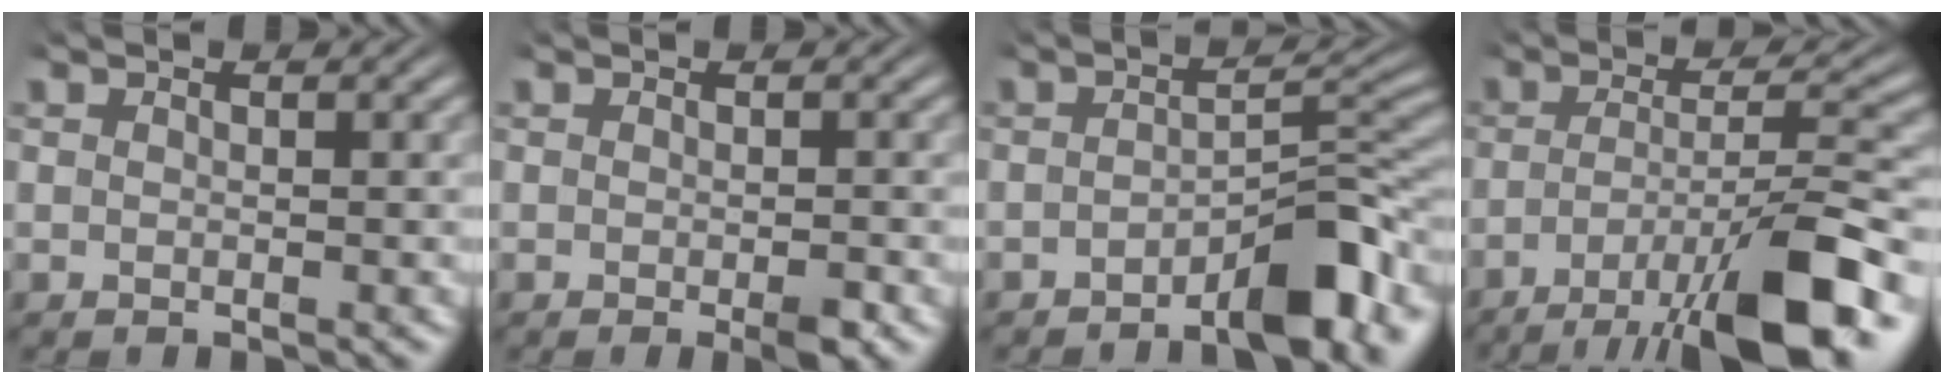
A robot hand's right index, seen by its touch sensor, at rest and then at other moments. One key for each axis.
{"total": 1.3, "fx": -0.8, "fy": 0.1, "fz": 1.0, "tx": -0.014, "ty": 0.000, "tz": -0.015}
{"total": 5.3, "fx": -3.0, "fy": 1.0, "fz": 4.3, "tx": -0.051, "ty": 0.004, "tz": -0.053}
{"total": 9.2, "fx": -4.8, "fy": 2.1, "fz": 7.6, "tx": -0.110, "ty": -0.019, "tz": -0.063}